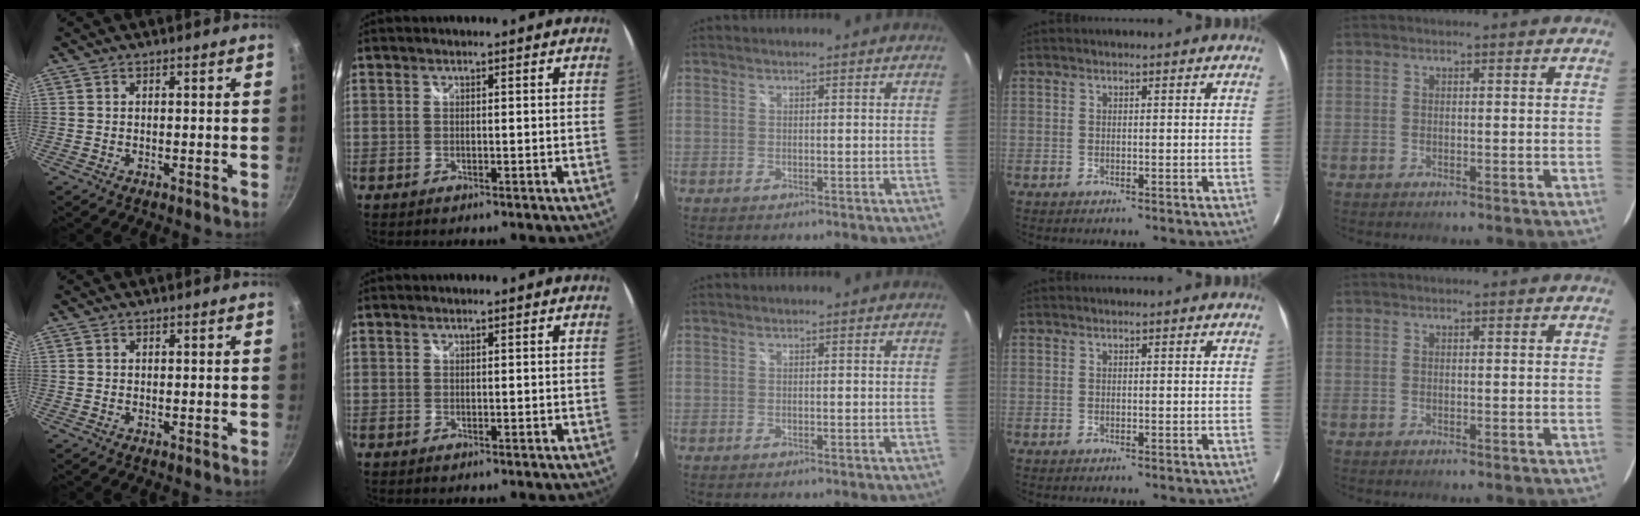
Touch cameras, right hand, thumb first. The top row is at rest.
{"middle": {"total": 0.5, "force": [0.0, 0.2, 0.5], "torque": [-0.007, 0.001, -0.002]}}